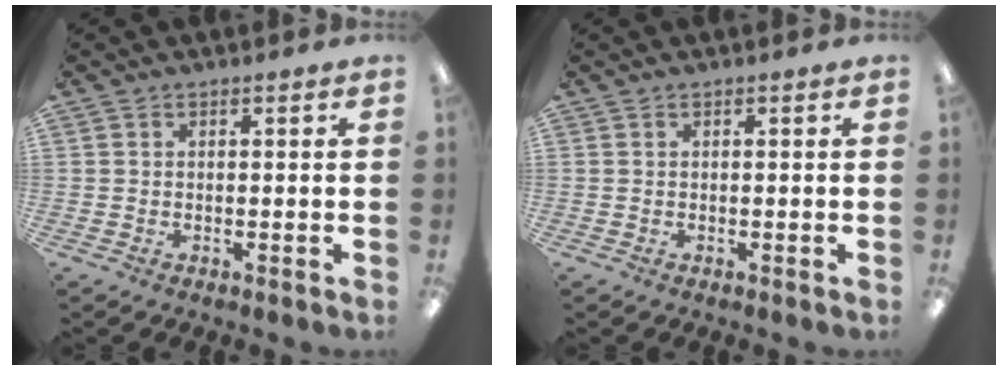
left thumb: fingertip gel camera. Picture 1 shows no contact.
{"total": 0.0}